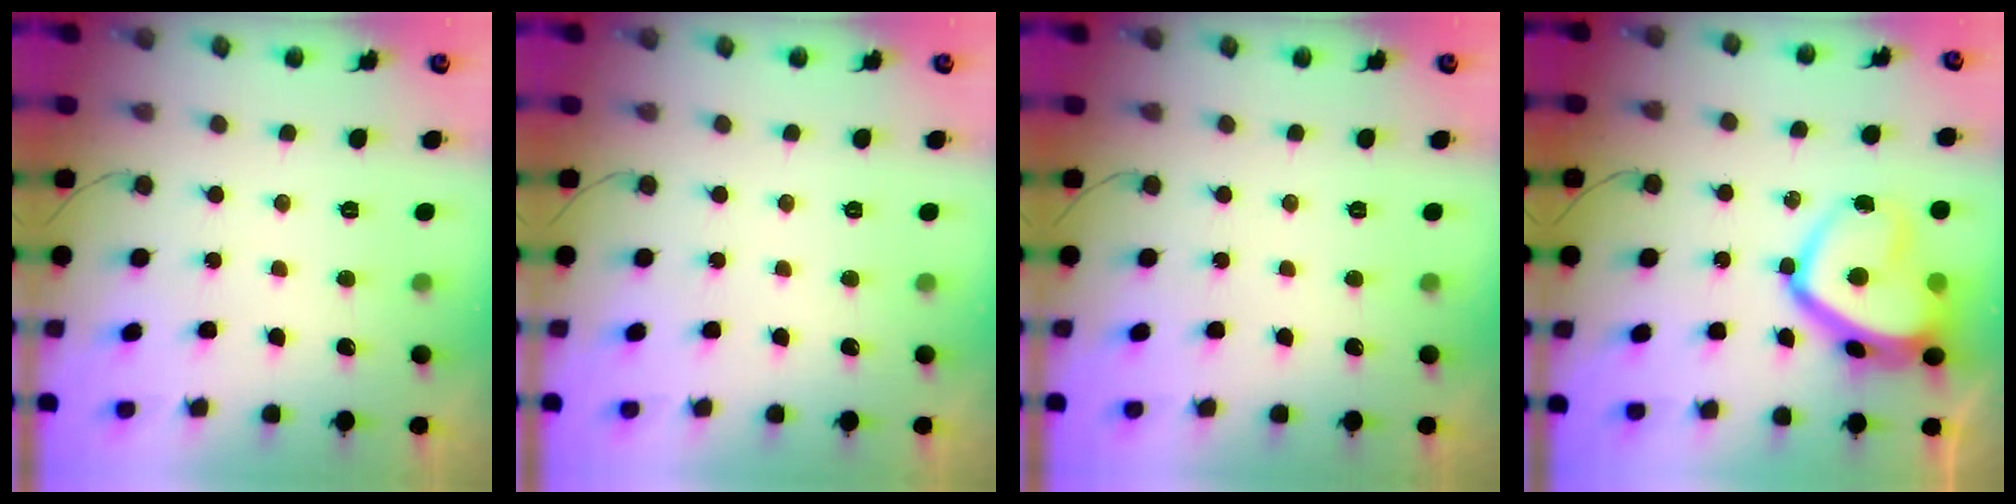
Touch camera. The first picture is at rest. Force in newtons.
{"total": 0.0}
{"total": 0.0}
{"total": 15.6, "press": 15.6, "slide": 1.0}